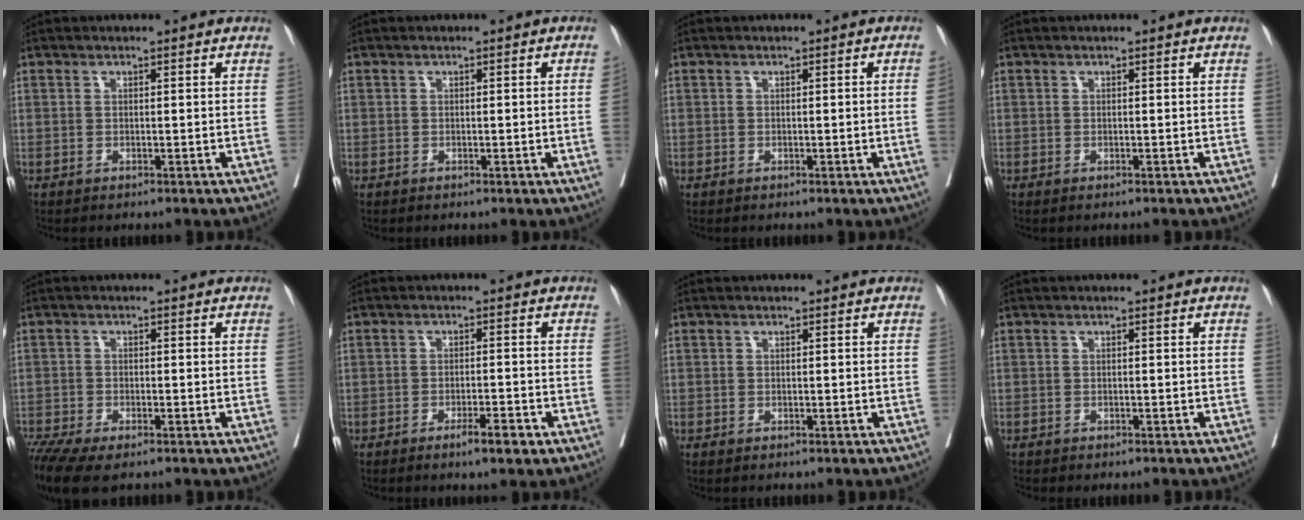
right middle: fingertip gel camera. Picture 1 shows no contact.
{"total": 0.9, "force": [-0.1, -0.1, 0.9], "torque": [-0.018, 0.003, 0.003]}
{"total": 1.3, "force": [-0.2, -0.1, 1.2], "torque": [-0.022, 0.004, 0.002]}
{"total": 0.7, "force": [-0.6, 0.0, 0.3], "torque": [-0.008, -0.005, -0.008]}
{"total": 7.9, "force": [-5.9, 2.1, 4.8], "torque": [-0.092, -0.016, -0.101]}
{"total": 3.6, "force": [-2.2, 0.2, 2.8], "torque": [-0.046, -0.005, -0.032]}
{"total": 0.6, "force": [-0.6, 0.0, 0.3], "torque": [-0.008, -0.004, -0.008]}
{"total": 2.0, "force": [-1.8, 0.4, 0.8], "torque": [-0.018, -0.005, -0.022]}